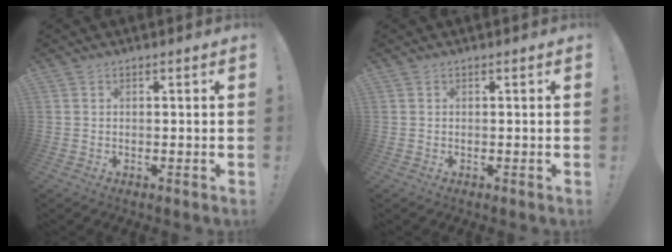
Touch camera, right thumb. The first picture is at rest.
{"total": 0.0}